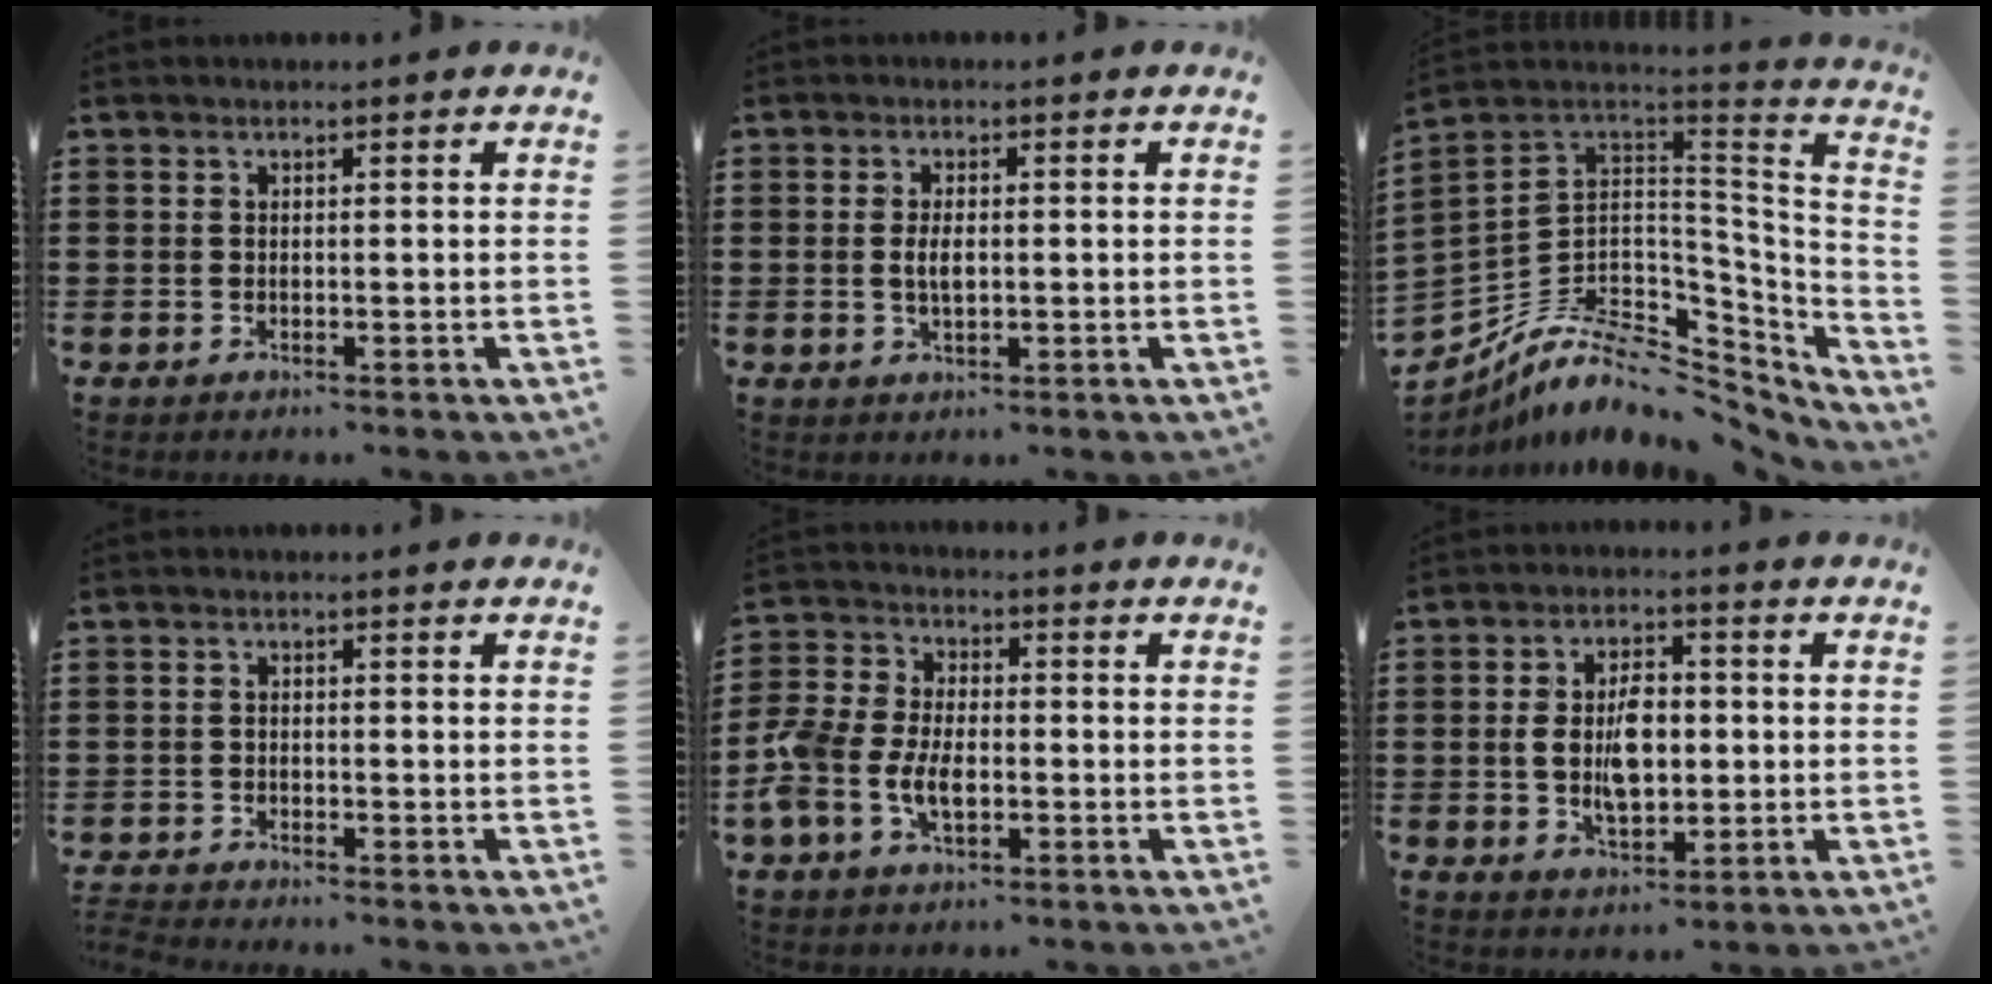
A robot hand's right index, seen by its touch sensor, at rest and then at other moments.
{"total": 2.7, "force": [0.0, 1.2, 2.4], "torque": [-0.054, 0.001, -0.004]}
{"total": 10.6, "force": [-5.9, 5.7, 6.7], "torque": [-0.149, 0.002, -0.104]}
{"total": 1.6, "force": [-1.6, -0.1, -0.1], "torque": [-0.001, 0.000, -0.035]}
{"total": 6.6, "force": [-2.3, 4.1, 4.6], "torque": [-0.117, 0.002, -0.051]}
{"total": 7.4, "force": [-0.1, 4.3, 6.0], "torque": [-0.112, 0.004, -0.009]}